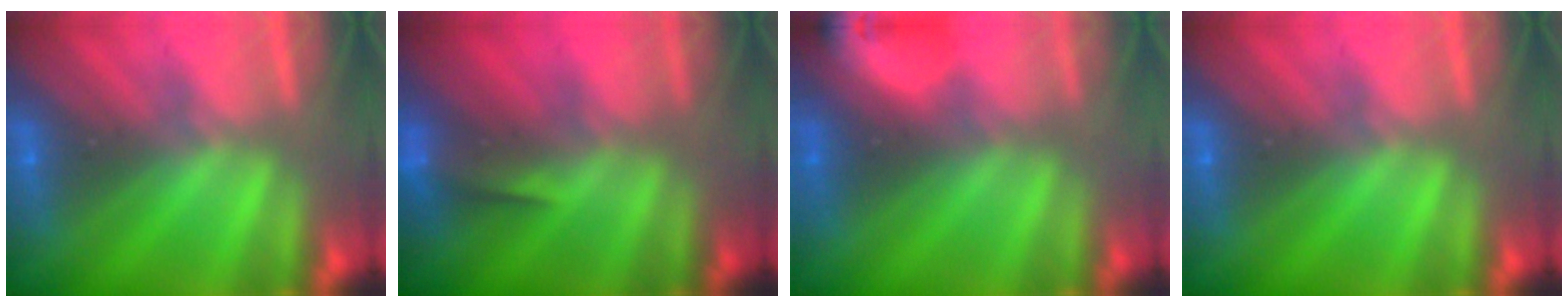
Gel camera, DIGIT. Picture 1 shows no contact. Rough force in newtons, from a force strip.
{"total": 4.9}
{"total": 5.7}
{"total": 0.0}